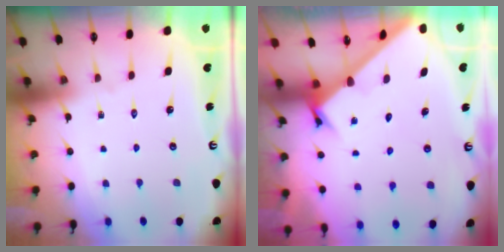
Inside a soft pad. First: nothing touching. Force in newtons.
{"total": 2.0, "press": 2.0, "slide": 0.2}